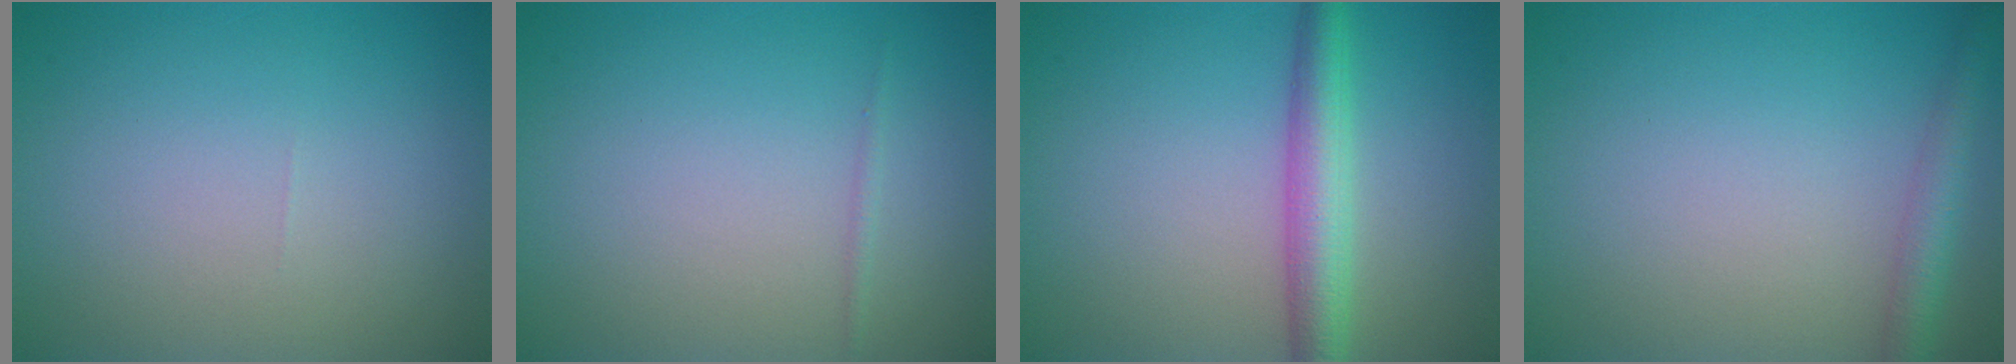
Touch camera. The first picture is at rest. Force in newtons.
{"total": 0.5, "press": 0.5, "slide": 0.0}
{"total": 4.3, "press": 4.3, "slide": 0.1}
{"total": 2.7, "press": 2.7, "slide": 0.2}